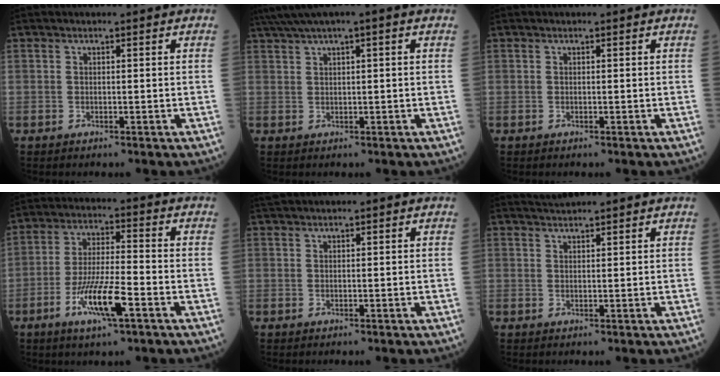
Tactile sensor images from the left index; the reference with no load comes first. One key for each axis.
{"total": 5.7, "fx": 3.8, "fy": 0.0, "fz": 4.3, "tx": -0.084, "ty": 0.033, "tz": 0.067}
{"total": 0.0}
{"total": 9.2, "fx": -4.3, "fy": 1.1, "fz": 8.0, "tx": -0.158, "ty": -0.012, "tz": -0.079}
{"total": 1.8, "fx": 1.7, "fy": -0.2, "fz": 0.6, "tx": -0.010, "ty": 0.024, "tz": 0.036}
{"total": 2.4, "fx": 2.3, "fy": -0.5, "fz": 0.4, "tx": -0.005, "ty": 0.017, "tz": 0.046}